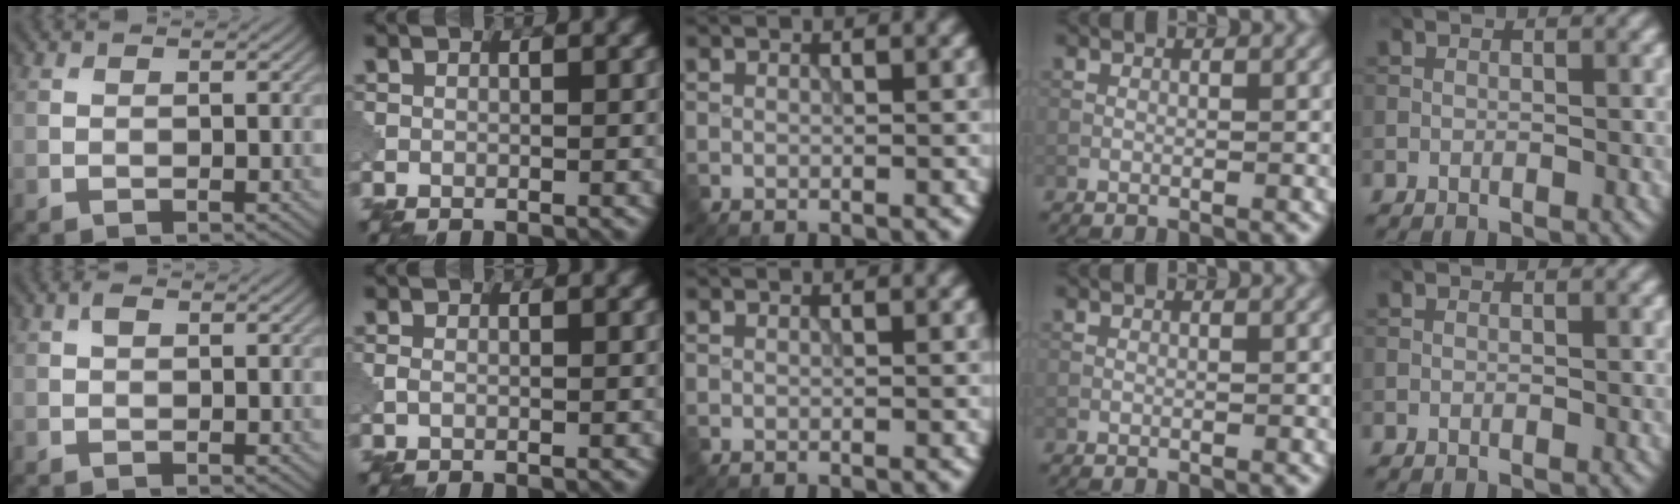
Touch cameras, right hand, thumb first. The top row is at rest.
{"thumb": {"total": 0.9, "force": [0.4, 0.5, 0.7], "torque": [-0.014, 0.002, 0.006]}, "index": {"total": 0.7, "force": [-0.1, 0.2, 0.6], "torque": [-0.017, 0.000, -0.004]}}